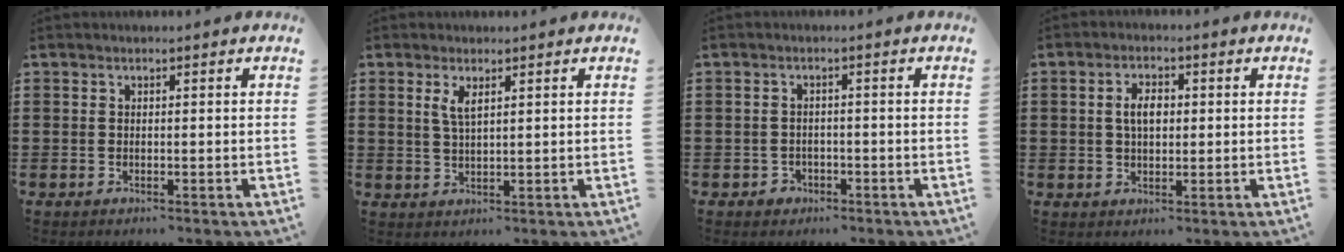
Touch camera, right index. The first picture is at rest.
{"total": 2.7, "force": [1.3, 0.8, 2.2], "torque": [-0.048, 0.005, 0.022]}
{"total": 1.7, "force": [-1.1, 1.2, 0.1], "torque": [-0.008, 0.002, -0.026]}
{"total": 3.9, "force": [0.5, 2.0, 3.3], "torque": [-0.060, 0.006, 0.005]}